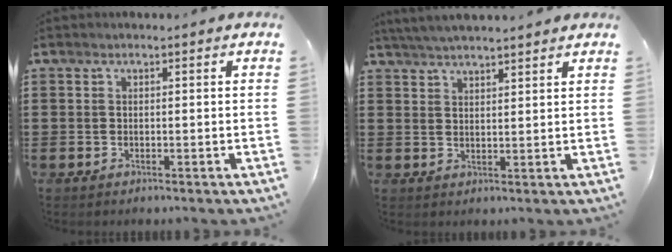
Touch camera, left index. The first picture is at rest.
{"total": 3.5, "force": [3.4, -0.3, 0.8], "torque": [-0.027, -0.007, 0.063]}